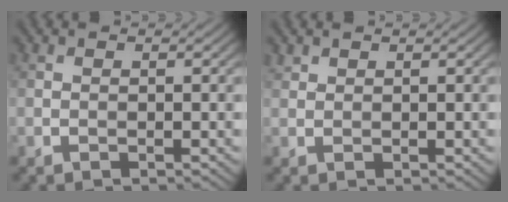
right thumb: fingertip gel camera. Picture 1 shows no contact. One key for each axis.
{"total": 0.9, "fx": 0.8, "fy": 0.4, "fz": 0.1, "tx": -0.007, "ty": 0.000, "tz": 0.021}